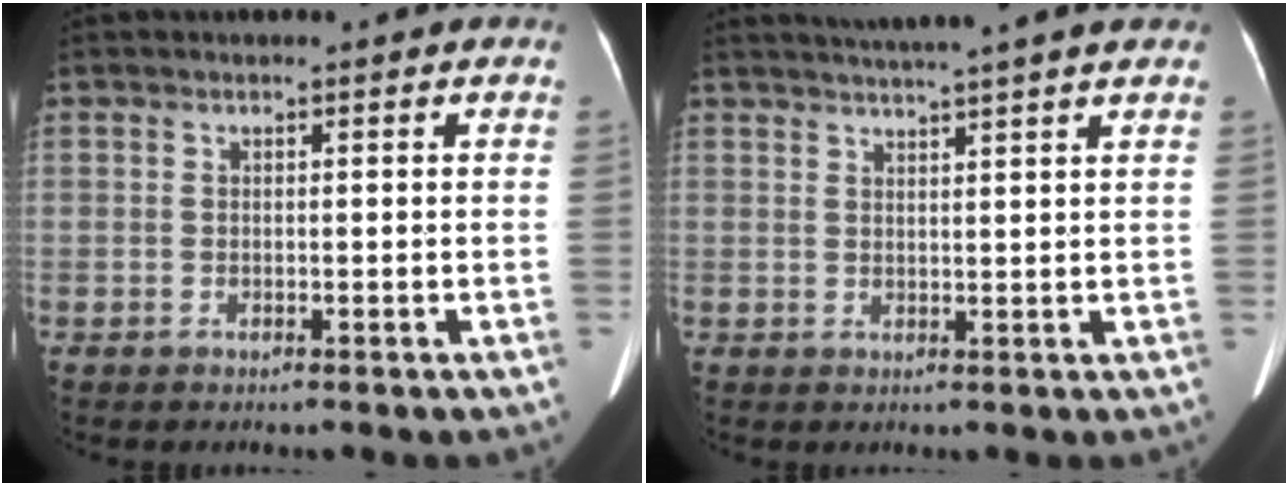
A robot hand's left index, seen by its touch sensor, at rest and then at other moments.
{"total": 9.0, "force": [7.8, -0.9, 4.4], "torque": [-0.074, 0.025, 0.095]}